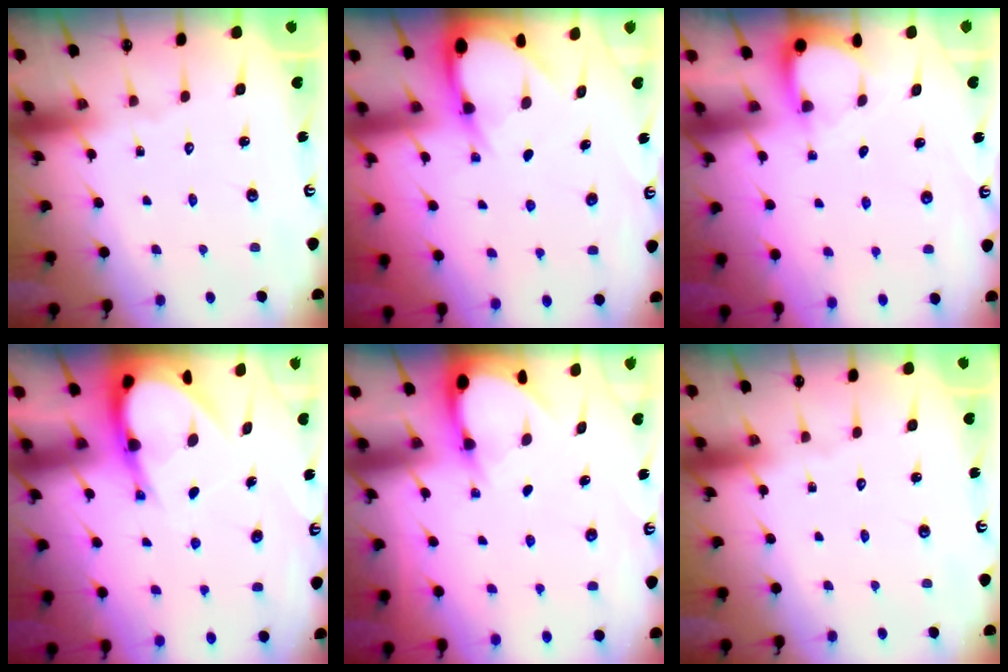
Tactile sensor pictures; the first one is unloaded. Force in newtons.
{"total": 5.0, "press": 5.0, "slide": 0.8}
{"total": 3.0, "press": 3.0, "slide": 0.3}
{"total": 9.9, "press": 9.9, "slide": 1.0}
{"total": 3.2, "press": 3.2, "slide": 0.3}
{"total": 0.0}